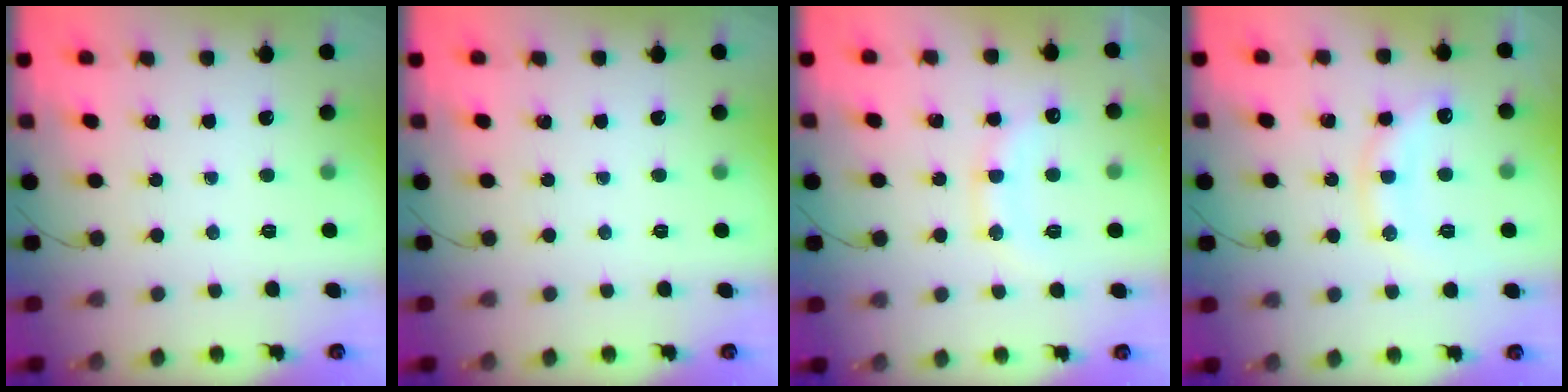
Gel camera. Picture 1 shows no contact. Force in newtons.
{"total": 0.0}
{"total": 11.6, "press": 11.6, "slide": 1.0}
{"total": 14.4, "press": 14.4, "slide": 0.6}